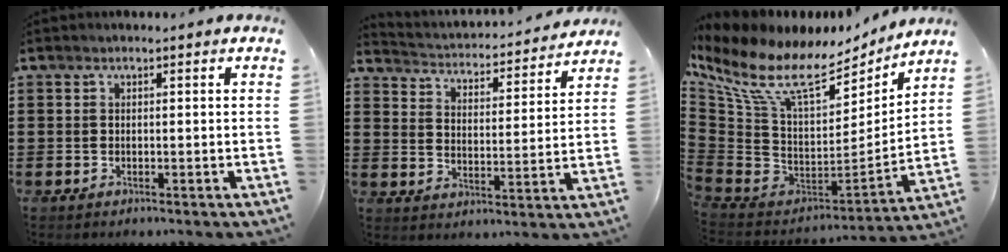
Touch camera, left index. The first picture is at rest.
{"total": 2.5, "force": [2.5, 0.2, 0.0], "torque": [-0.020, -0.031, 0.033]}
{"total": 12.8, "force": [7.6, 5.4, 8.8], "torque": [-0.207, -0.052, 0.129]}